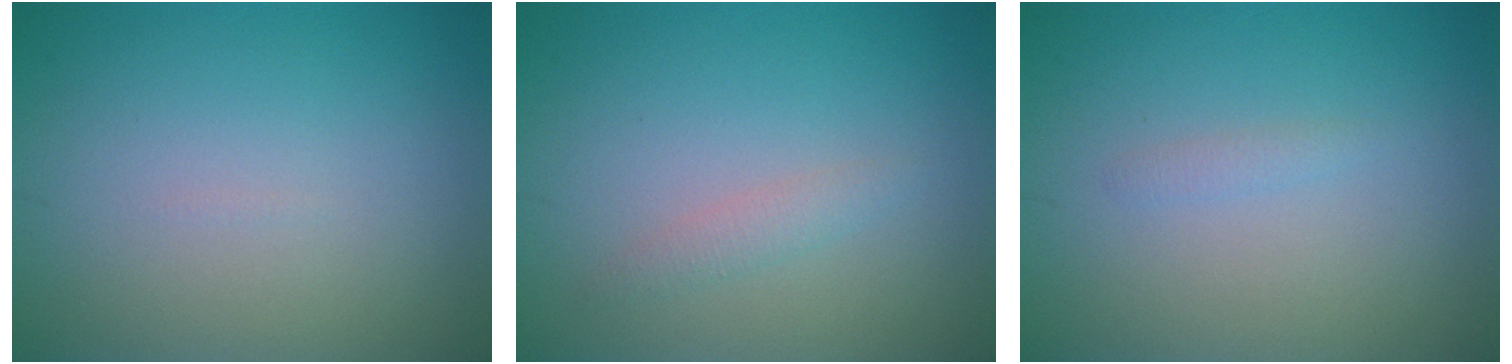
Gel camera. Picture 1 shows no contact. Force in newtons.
{"total": 1.2, "press": 1.2, "slide": 0.0}
{"total": 0.6, "press": 0.6, "slide": 0.1}